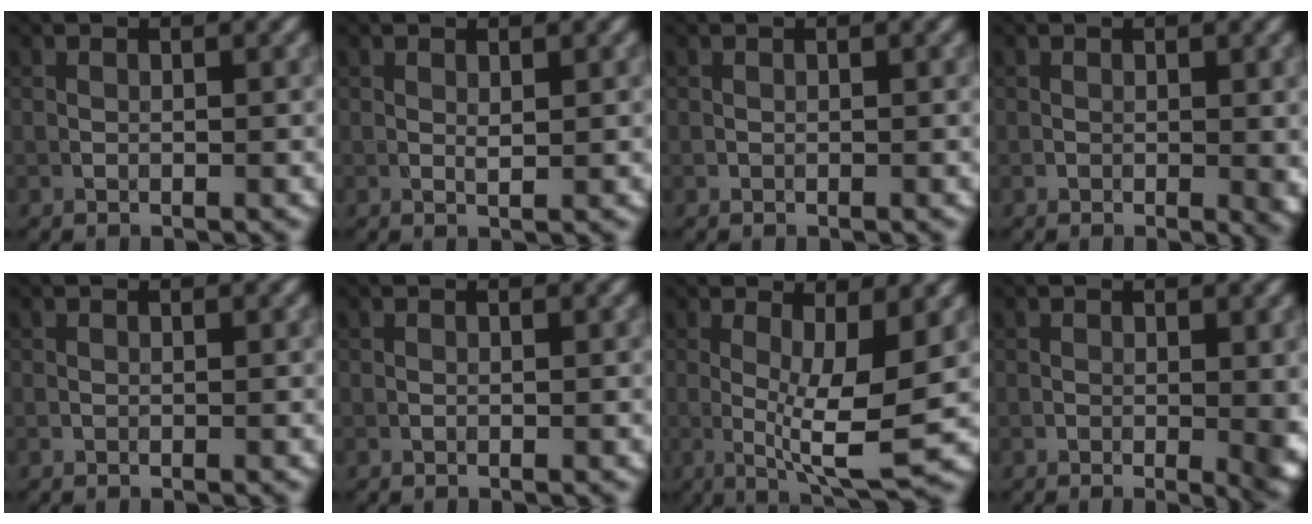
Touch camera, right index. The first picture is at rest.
{"total": 0.6, "force": [0.4, 0.2, 0.4], "torque": [-0.012, -0.001, 0.010]}
{"total": 0.0}
{"total": 1.5, "force": [0.3, 0.6, 1.4], "torque": [-0.015, -0.004, 0.007]}
{"total": 0.0}
{"total": 0.0}
{"total": 6.3, "force": [0.1, 1.4, 6.2], "torque": [-0.097, -0.015, 0.007]}
{"total": 3.0, "force": [0.2, 1.0, 2.8], "torque": [-0.027, -0.004, 0.006]}